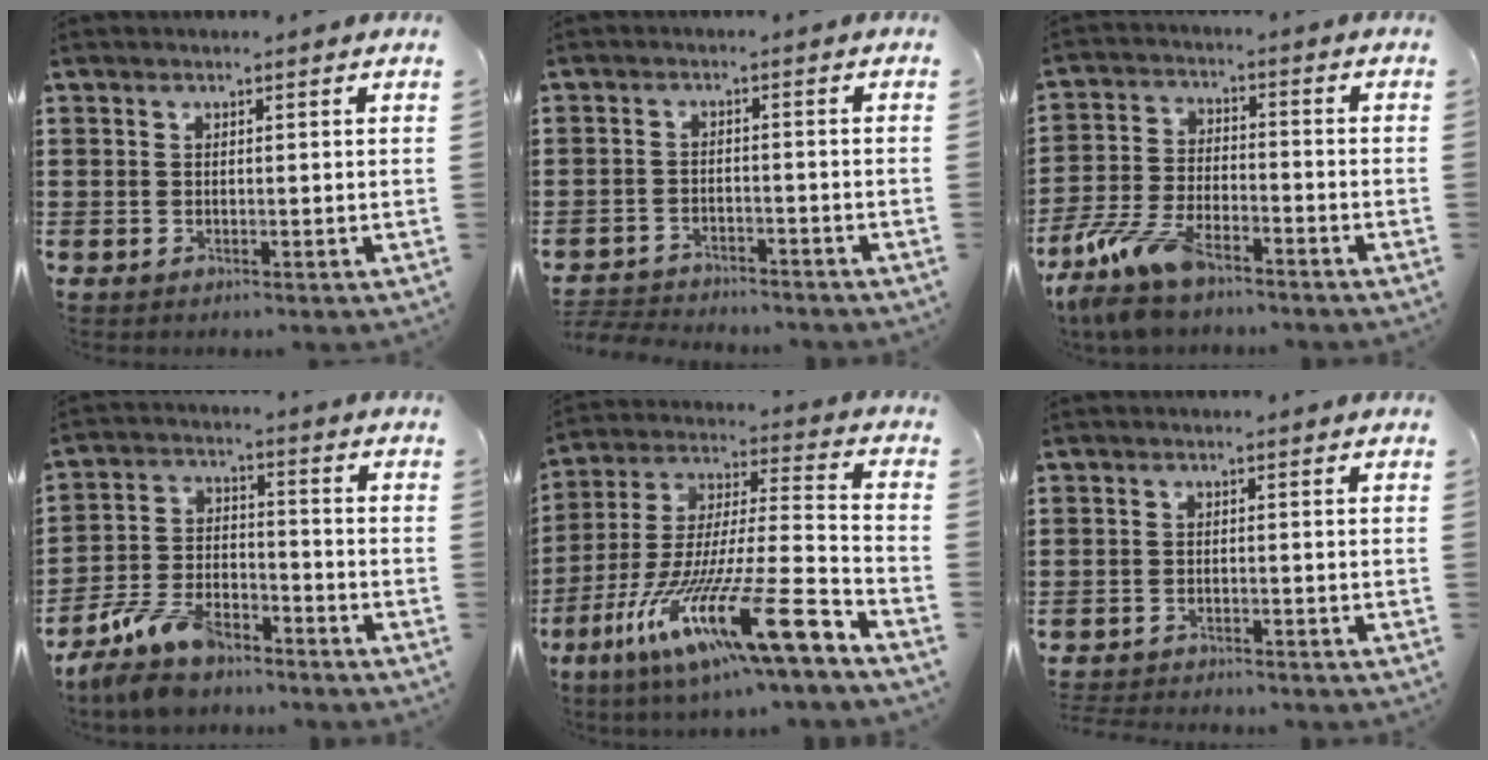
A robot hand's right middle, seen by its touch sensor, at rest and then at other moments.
{"total": 3.3, "force": [-3.3, 0.4, 0.0], "torque": [-0.013, -0.003, -0.074]}
{"total": 9.3, "force": [-7.5, 2.8, 4.7], "torque": [-0.114, 0.004, -0.147]}
{"total": 9.4, "force": [-8.0, 3.1, 3.8], "torque": [-0.088, 0.014, -0.158]}
{"total": 18.6, "force": [-12.0, 1.8, 14.1], "torque": [-0.267, 0.014, -0.212]}
{"total": 2.0, "force": [-2.0, 0.1, 0.0], "torque": [-0.005, 0.000, -0.044]}